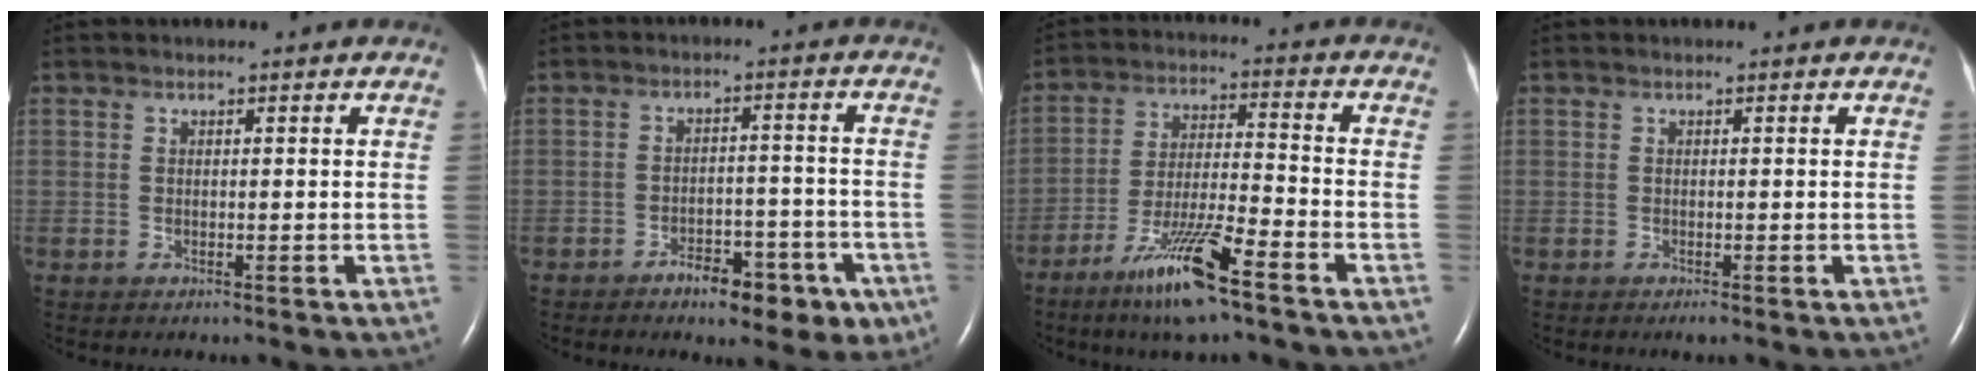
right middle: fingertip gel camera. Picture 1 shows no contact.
{"total": 7.8, "force": [-4.7, 3.6, 5.2], "torque": [-0.060, 0.015, -0.062]}
{"total": 11.8, "force": [-7.6, 0.5, 9.0], "torque": [-0.177, -0.026, -0.140]}
{"total": 0.6, "force": [-0.4, 0.0, 0.4], "torque": [-0.008, -0.002, -0.006]}